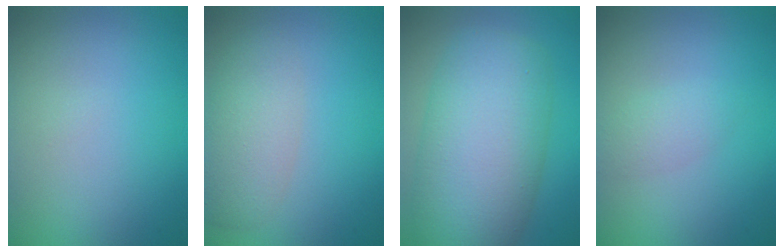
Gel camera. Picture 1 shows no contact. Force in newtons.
{"total": 4.1, "press": 4.1, "slide": 0.1}
{"total": 11.3, "press": 11.3, "slide": 0.3}
{"total": 1.6, "press": 1.6, "slide": 0.1}